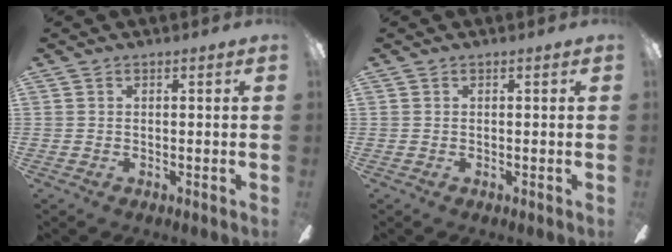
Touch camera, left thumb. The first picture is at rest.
{"total": 0.0}